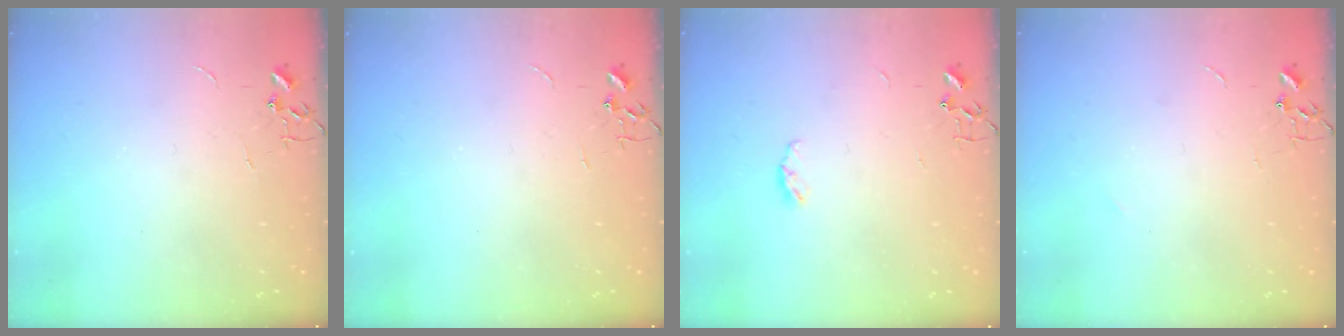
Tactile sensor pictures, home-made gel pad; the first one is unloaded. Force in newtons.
{"total": 0.0}
{"total": 4.2, "press": 4.2, "slide": 0.6}
{"total": 3.4, "press": 3.1, "slide": 1.5}